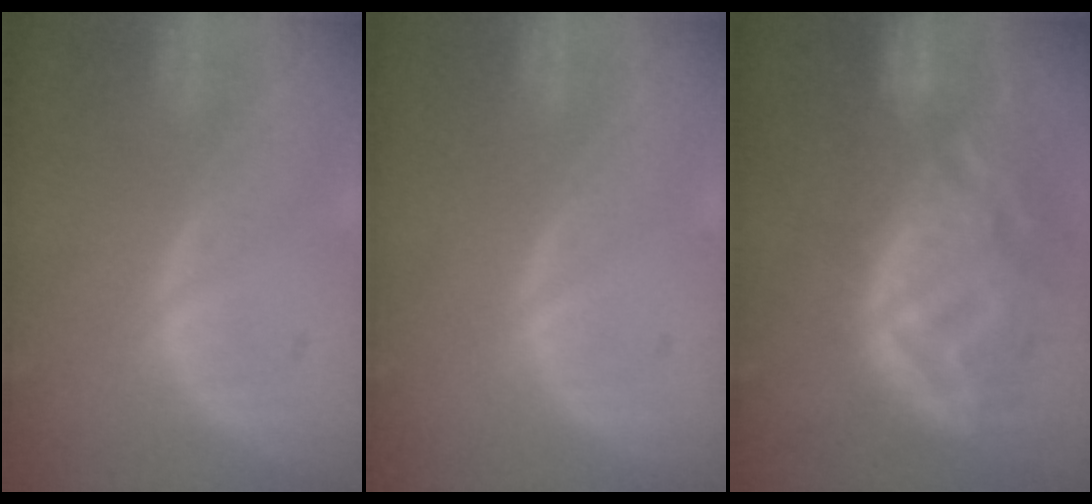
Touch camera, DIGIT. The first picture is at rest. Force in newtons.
{"total": 0.0}
{"total": 12.1, "press": 10.9, "slide": 5.4}